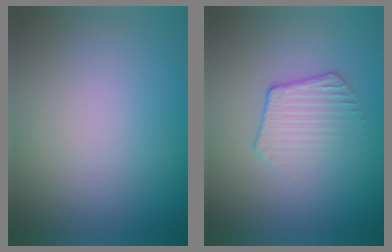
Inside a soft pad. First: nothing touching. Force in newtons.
{"total": 2.1, "press": 1.5, "slide": 1.4}